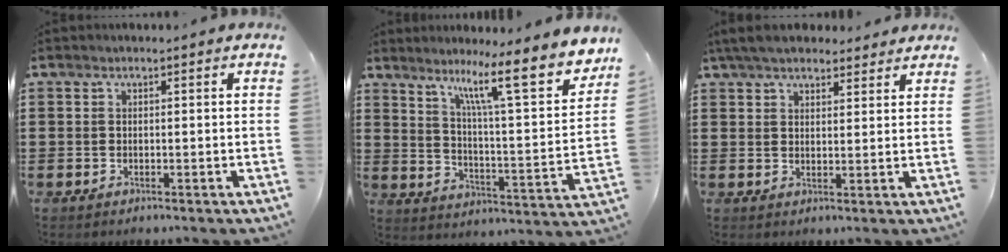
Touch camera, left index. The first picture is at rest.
{"total": 12.7, "force": [9.0, 1.0, 8.9], "torque": [-0.149, -0.063, 0.135]}
{"total": 5.6, "force": [5.0, 1.5, 2.1], "torque": [-0.055, -0.006, 0.095]}